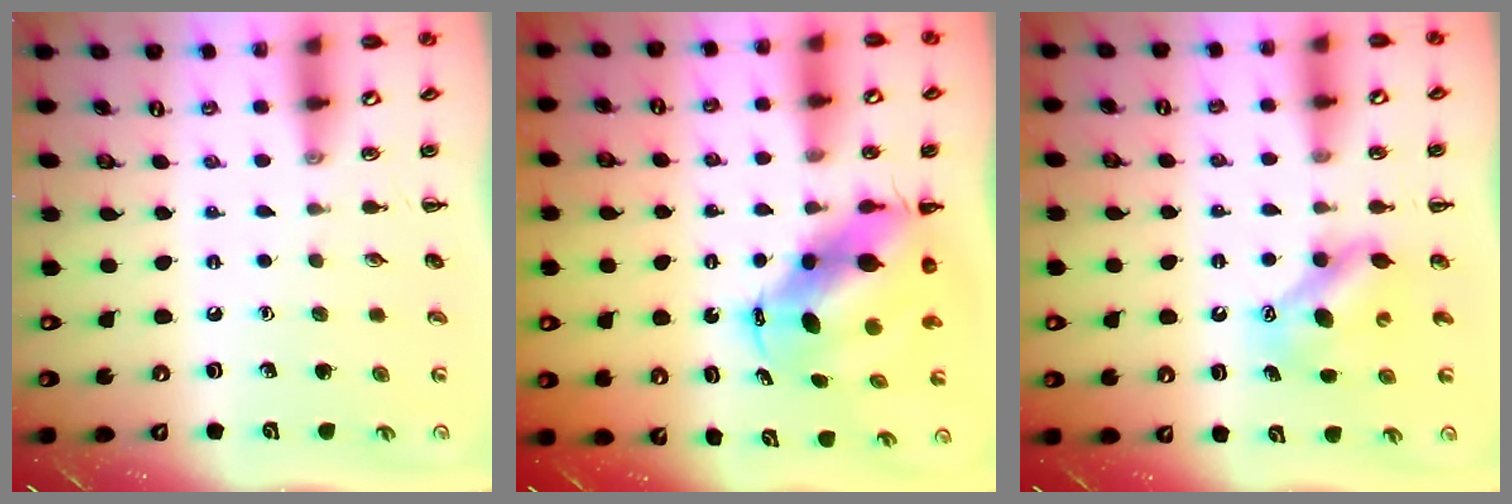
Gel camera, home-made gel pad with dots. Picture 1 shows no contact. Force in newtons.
{"total": 8.9, "press": 8.6, "slide": 2.3}
{"total": 7.6, "press": 7.6, "slide": 1.0}